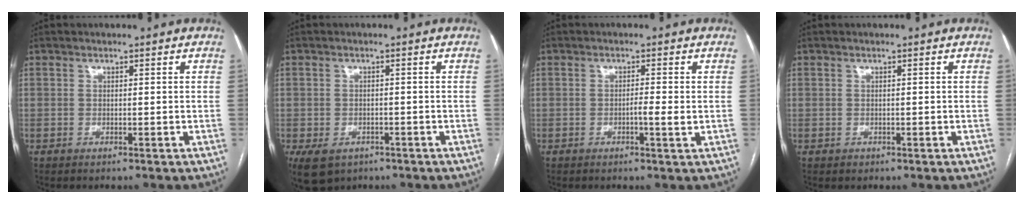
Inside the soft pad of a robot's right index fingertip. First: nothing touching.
{"total": 6.7, "force": [-3.7, 4.8, 2.7], "torque": [-0.051, -0.001, -0.045]}
{"total": 2.0, "force": [-0.4, 0.0, 2.0], "torque": [-0.031, -0.001, -0.007]}
{"total": 0.6, "force": [-0.2, 0.6, 0.0], "torque": [-0.001, 0.004, -0.002]}